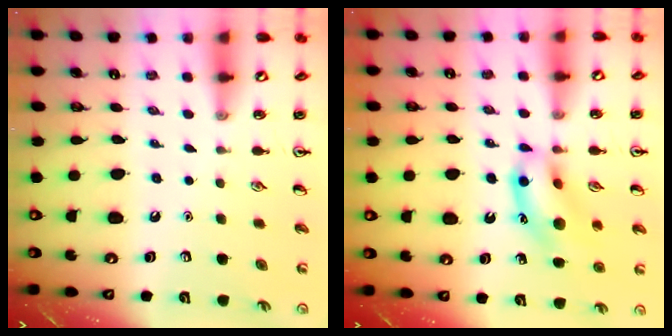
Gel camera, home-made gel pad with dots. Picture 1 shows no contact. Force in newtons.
{"total": 14.1, "press": 13.8, "slide": 2.7}